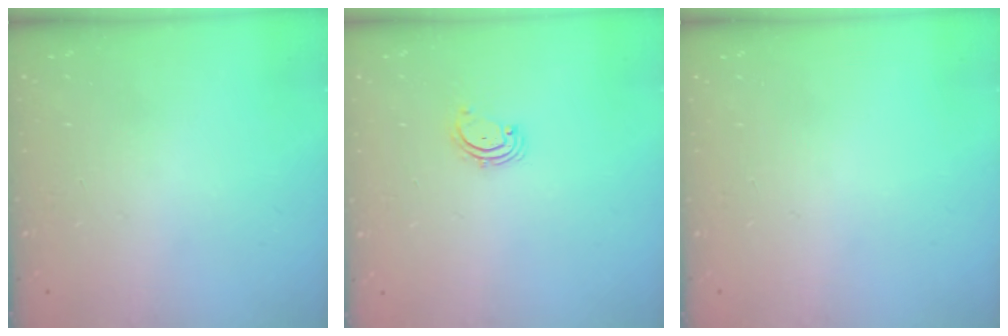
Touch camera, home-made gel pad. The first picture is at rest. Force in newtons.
{"total": 2.1, "press": 2.1, "slide": 0.3}
{"total": 0.0}